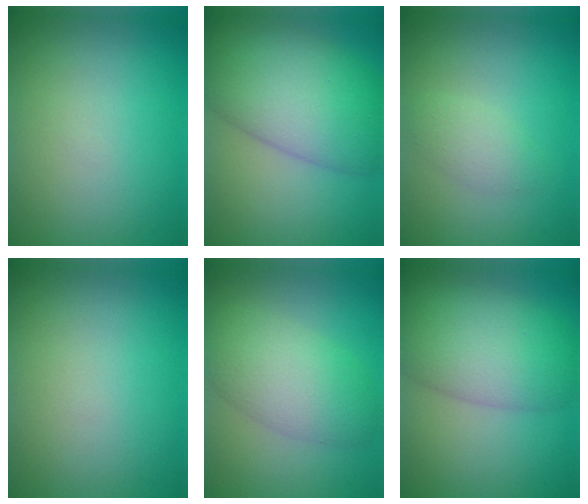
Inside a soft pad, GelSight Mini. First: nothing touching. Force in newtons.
{"total": 10.5, "press": 10.5, "slide": 0.3}
{"total": 1.9, "press": 1.9, "slide": 0.1}
{"total": 0.0}
{"total": 5.8, "press": 5.8, "slide": 0.1}
{"total": 7.9, "press": 7.9, "slide": 0.3}